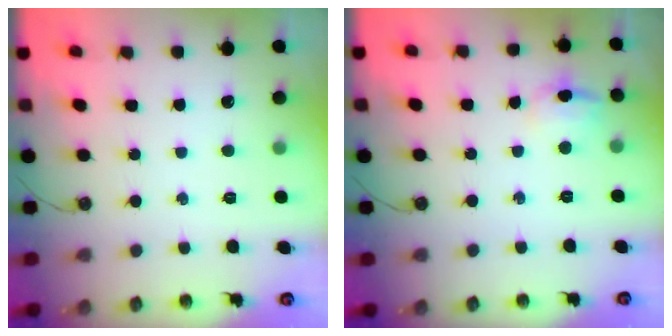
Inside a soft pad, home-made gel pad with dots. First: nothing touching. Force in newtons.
{"total": 6.9, "press": 6.7, "slide": 1.2}